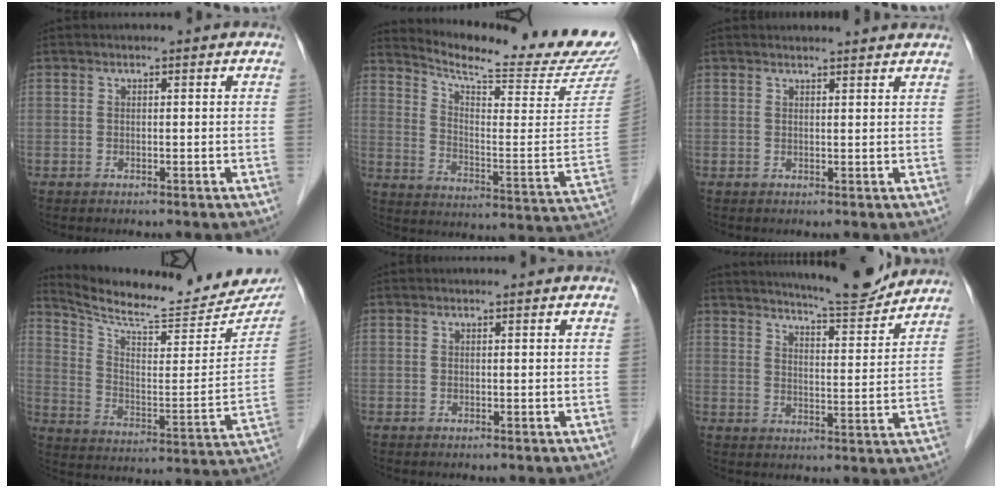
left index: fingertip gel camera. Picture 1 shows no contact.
{"total": 20.5, "force": [19.7, -0.4, 5.8], "torque": [-0.108, -0.113, 0.256]}
{"total": 5.0, "force": [4.8, 0.4, 1.1], "torque": [-0.013, 0.008, 0.043]}
{"total": 20.3, "force": [19.1, 3.4, 6.0], "torque": [-0.098, -0.070, 0.264]}
{"total": 0.0}
{"total": 11.5, "force": [10.8, 0.3, 3.7], "torque": [-0.060, -0.013, 0.149]}